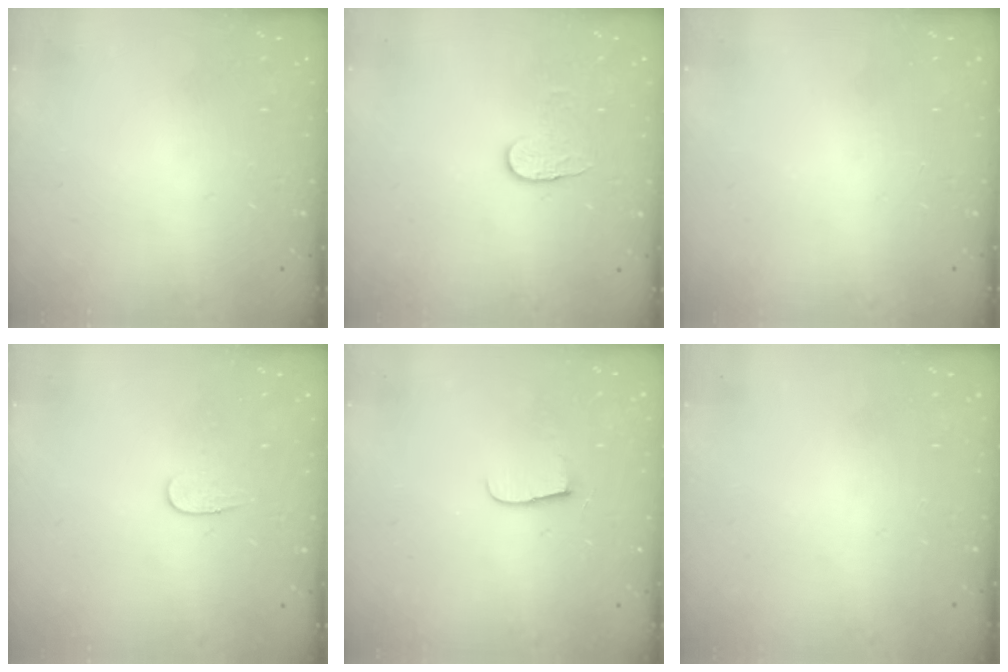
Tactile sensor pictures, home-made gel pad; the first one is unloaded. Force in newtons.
{"total": 5.0, "press": 4.9, "slide": 0.5}
{"total": 0.0}
{"total": 5.8, "press": 5.8, "slide": 0.3}
{"total": 6.5, "press": 6.5, "slide": 0.7}
{"total": 0.0}